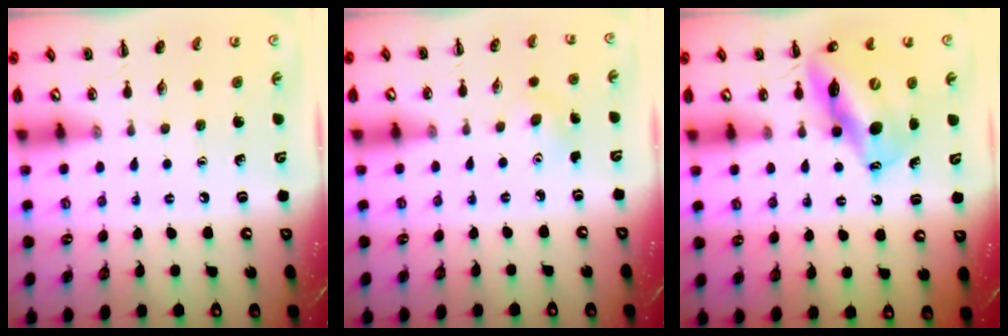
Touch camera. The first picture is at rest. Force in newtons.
{"total": 3.5, "press": 3.4, "slide": 1.0}
{"total": 13.7, "press": 13.1, "slide": 4.0}